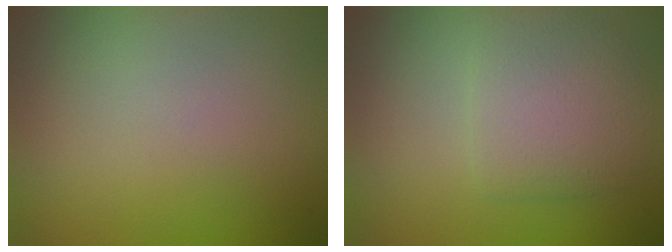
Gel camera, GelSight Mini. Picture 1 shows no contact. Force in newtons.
{"total": 3.7, "press": 3.7, "slide": 0.1}